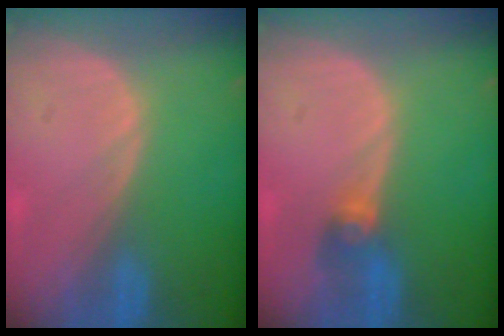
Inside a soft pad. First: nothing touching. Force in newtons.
{"total": 2.7, "press": 2.7, "slide": 0.1}